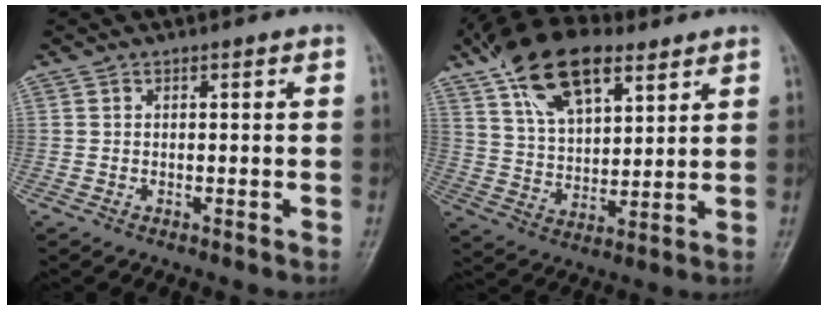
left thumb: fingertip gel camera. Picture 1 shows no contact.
{"total": 16.9, "force": [9.6, 8.3, 11.1], "torque": [-0.170, -0.018, 0.174]}